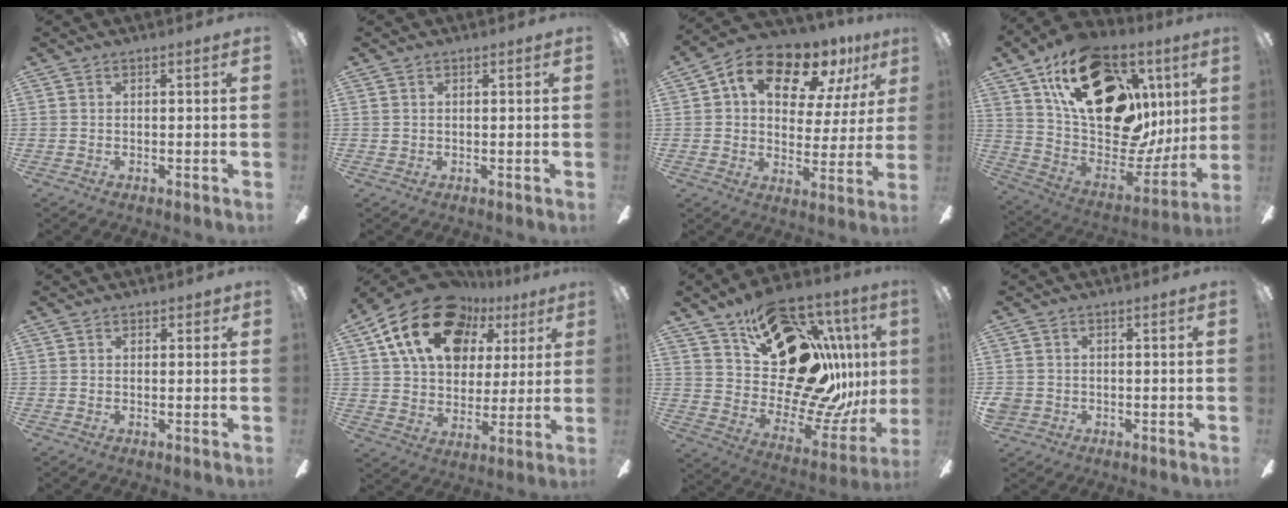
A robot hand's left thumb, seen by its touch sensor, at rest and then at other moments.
{"total": 0.8, "force": [0.2, 0.7, 0.1], "torque": [-0.003, 0.005, 0.003]}
{"total": 15.5, "force": [9.6, 8.2, 8.9], "torque": [-0.148, -0.046, 0.167]}
{"total": 29.1, "force": [13.0, 16.6, 20.0], "torque": [-0.328, -0.066, 0.253]}
{"total": 1.2, "force": [0.6, 0.9, 0.6], "torque": [0.004, -0.002, 0.007]}
{"total": 21.8, "force": [11.8, 14.1, 11.6], "torque": [-0.206, -0.048, 0.214]}
{"total": 26.9, "force": [11.0, 15.7, 18.8], "torque": [-0.266, -0.079, 0.227]}
{"total": 2.5, "force": [-0.6, 2.4, 0.5], "torque": [-0.009, 0.007, -0.012]}